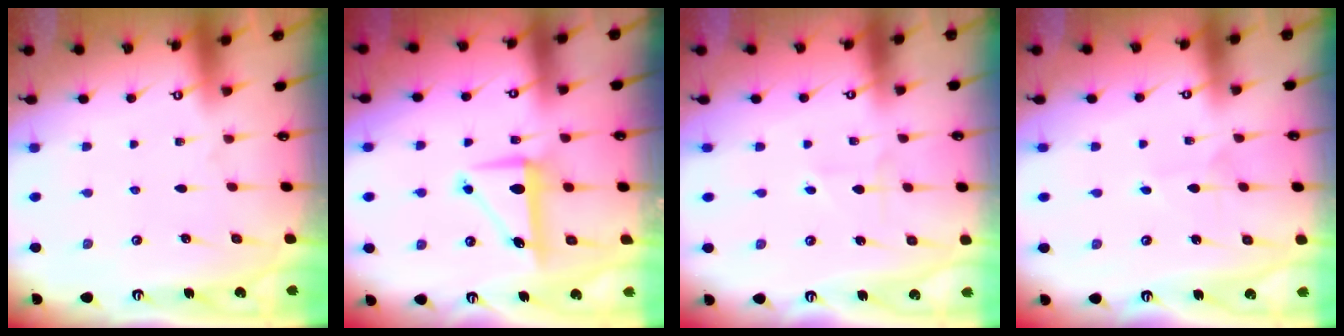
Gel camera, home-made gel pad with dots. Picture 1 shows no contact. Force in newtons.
{"total": 8.1, "press": 8.1, "slide": 0.3}
{"total": 1.9, "press": 1.9, "slide": 0.2}
{"total": 1.5, "press": 1.4, "slide": 0.1}